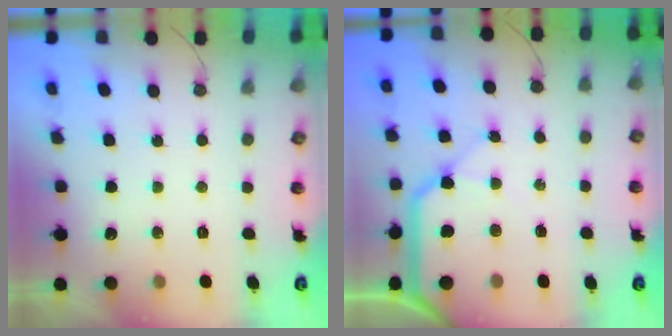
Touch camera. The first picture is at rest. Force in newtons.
{"total": 11.2, "press": 11.1, "slide": 1.3}